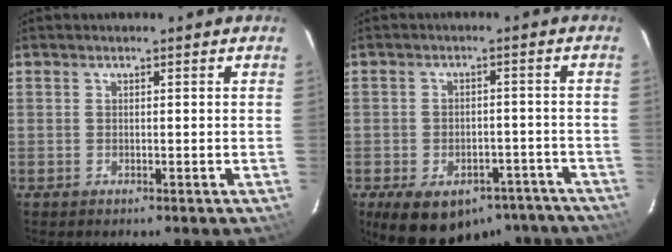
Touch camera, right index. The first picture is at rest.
{"total": 18.5, "force": [-13.5, 9.8, 7.9], "torque": [-0.160, 0.012, -0.159]}